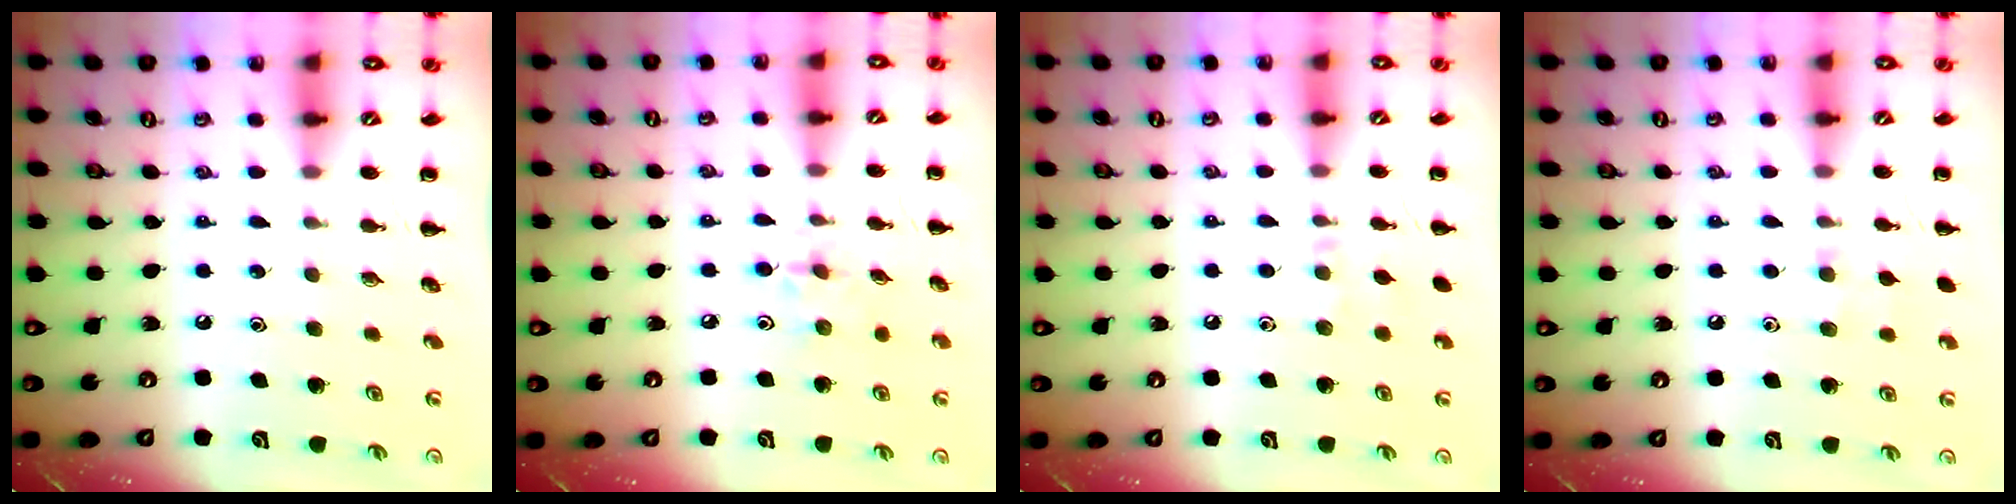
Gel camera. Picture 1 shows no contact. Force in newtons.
{"total": 2.9, "press": 2.9, "slide": 0.5}
{"total": 7.0, "press": 6.7, "slide": 1.8}
{"total": 5.7, "press": 5.4, "slide": 1.9}